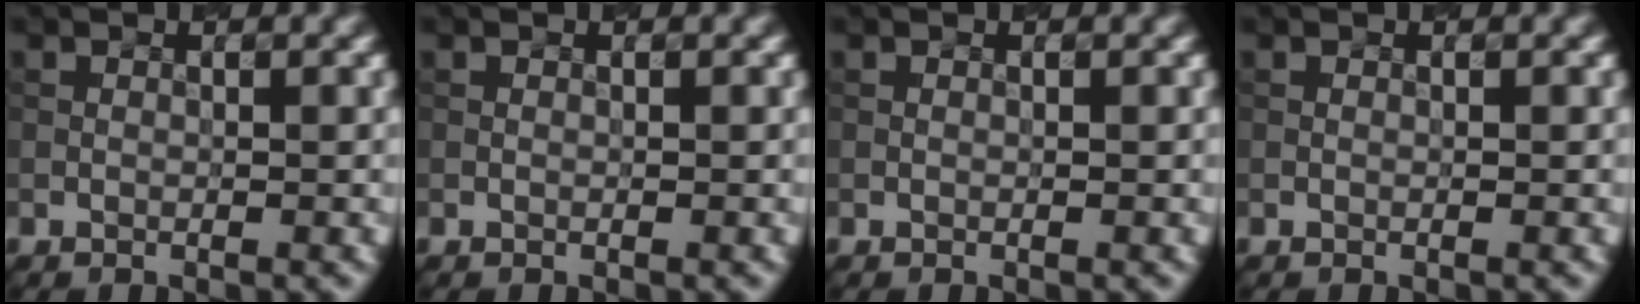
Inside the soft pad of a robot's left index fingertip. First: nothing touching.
{"total": 0.0}
{"total": 0.0}
{"total": 0.0}